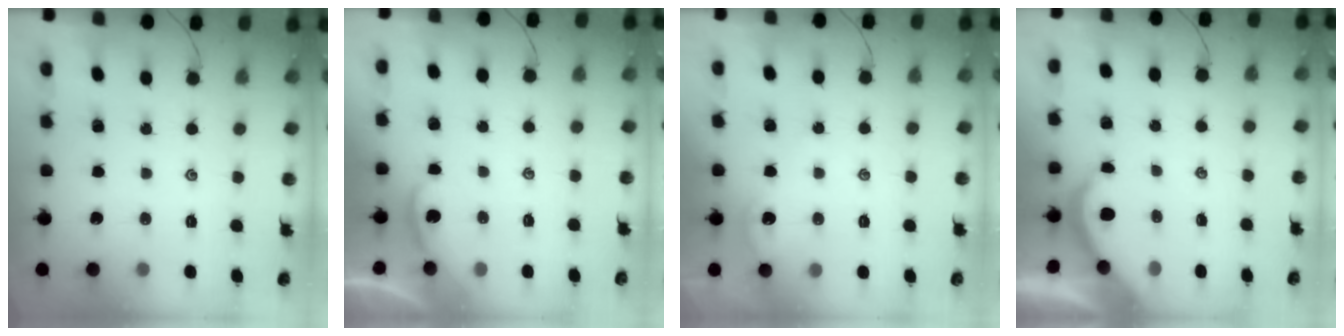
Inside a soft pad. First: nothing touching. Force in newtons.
{"total": 0.9, "press": 0.9, "slide": 0.1}
{"total": 1.0, "press": 1.0, "slide": 0.2}
{"total": 3.1, "press": 3.0, "slide": 0.2}